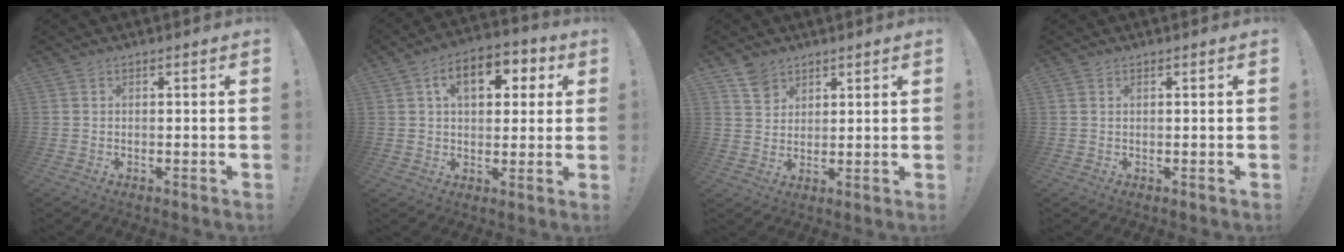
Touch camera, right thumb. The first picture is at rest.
{"total": 11.9, "force": [3.7, 7.4, 8.5], "torque": [-0.123, 0.006, 0.061]}
{"total": 5.9, "force": [4.0, 4.0, 1.5], "torque": [-0.024, -0.018, 0.078]}
{"total": 0.6, "force": [0.4, 0.4, 0.1], "torque": [-0.002, 0.000, 0.007]}